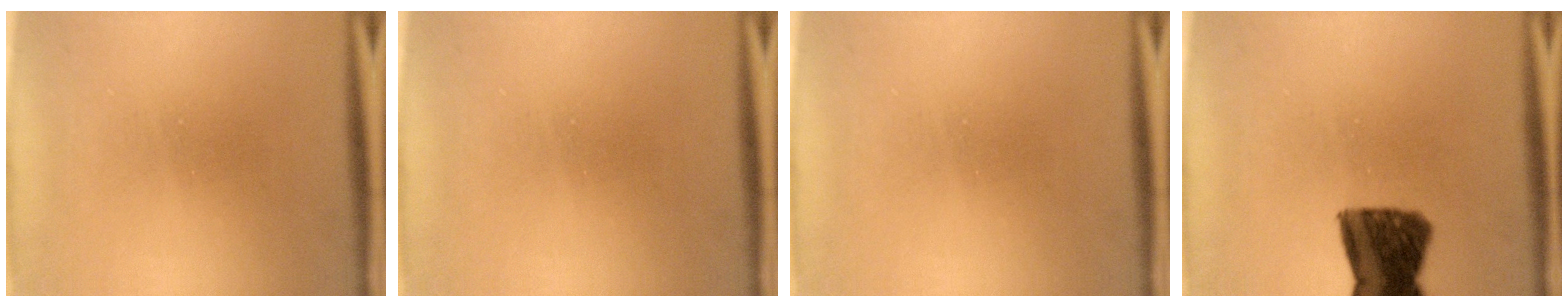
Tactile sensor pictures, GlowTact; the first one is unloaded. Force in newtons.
{"total": 0.0}
{"total": 0.0}
{"total": 11.2}